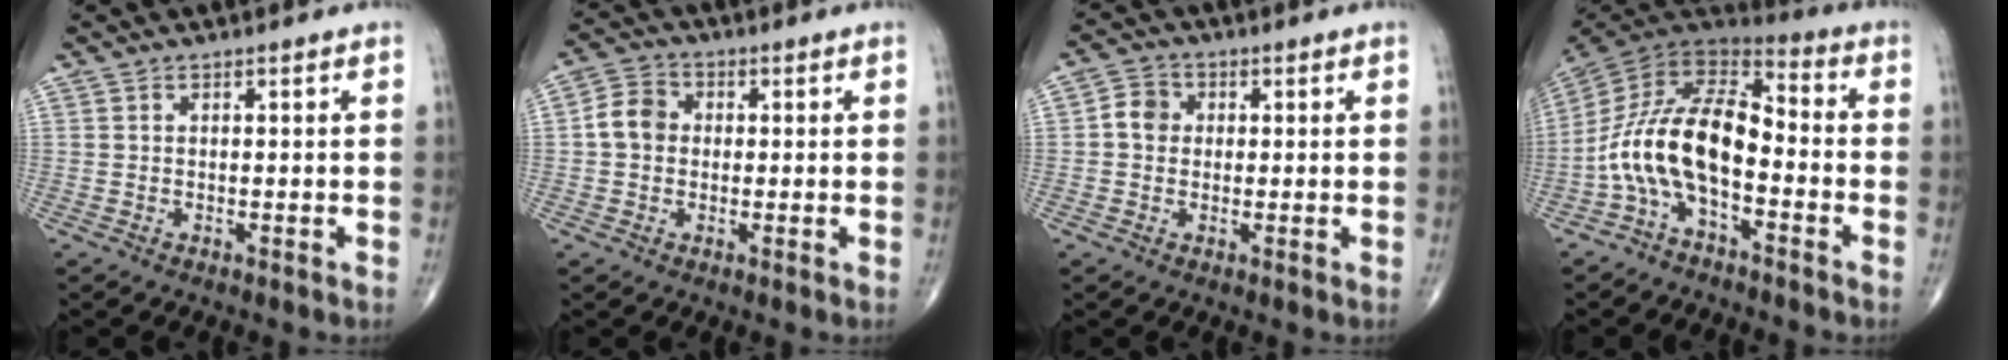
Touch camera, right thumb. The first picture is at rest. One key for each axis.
{"total": 5.6, "fx": 0.0, "fy": 4.8, "fz": 3.0, "tx": -0.046, "ty": 0.015, "tz": -0.010}
{"total": 4.4, "fx": 0.3, "fy": 3.9, "fz": 1.9, "tx": -0.017, "ty": 0.009, "tz": -0.005}
{"total": 15.5, "fx": -4.2, "fy": 7.7, "fz": 12.8, "tx": -0.235, "ty": 0.072, "tz": -0.087}